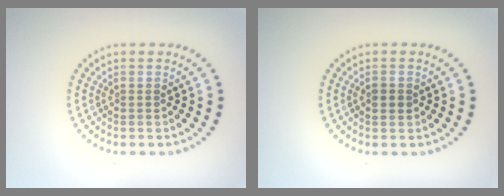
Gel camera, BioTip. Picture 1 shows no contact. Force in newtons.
{"total": 1.2, "press": 1.2, "slide": 0.1}